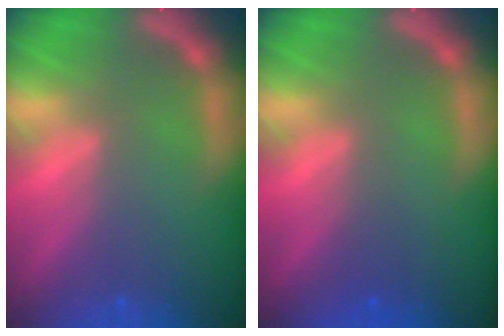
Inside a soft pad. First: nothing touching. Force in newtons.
{"total": 0.9}